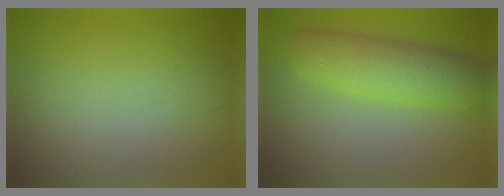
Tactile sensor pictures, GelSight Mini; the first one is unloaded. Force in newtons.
{"total": 5.5, "press": 5.5, "slide": 0.3}